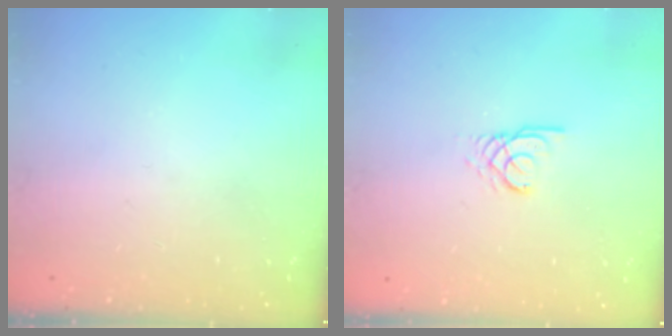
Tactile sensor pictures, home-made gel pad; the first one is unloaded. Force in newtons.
{"total": 2.4, "press": 2.4, "slide": 0.4}